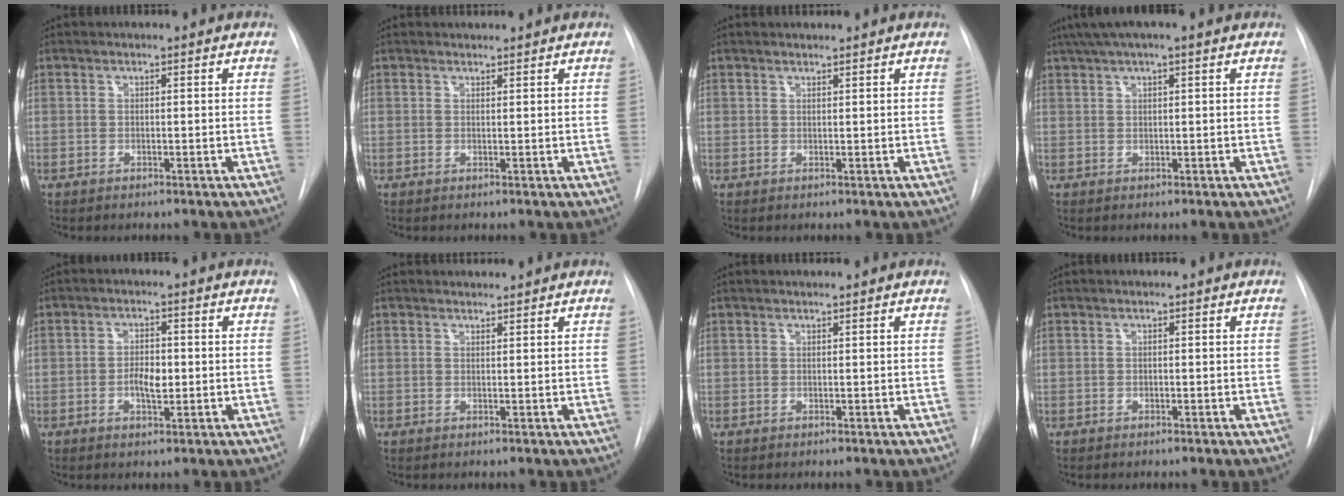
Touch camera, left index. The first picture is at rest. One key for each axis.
{"total": 1.3, "fx": 1.3, "fy": 0.0, "fz": 0.0, "tx": -0.004, "ty": 0.004, "tz": 0.023}
{"total": 1.6, "fx": 1.5, "fy": 0.1, "fz": 0.5, "tx": -0.007, "ty": 0.011, "tz": 0.028}
{"total": 6.6, "fx": 4.7, "fy": 0.4, "fz": 4.6, "tx": -0.079, "ty": 0.044, "tz": 0.078}
{"total": 3.5, "fx": -0.5, "fy": 1.5, "fz": 3.1, "tx": -0.053, "ty": 0.002, "tz": -0.007}
{"total": 1.6, "fx": 1.6, "fy": 0.0, "fz": 0.0, "tx": -0.004, "ty": 0.005, "tz": 0.027}
{"total": 0.7, "fx": 0.7, "fy": -0.1, "fz": 0.2, "tx": -0.006, "ty": 0.008, "tz": 0.015}
{"total": 0.0}